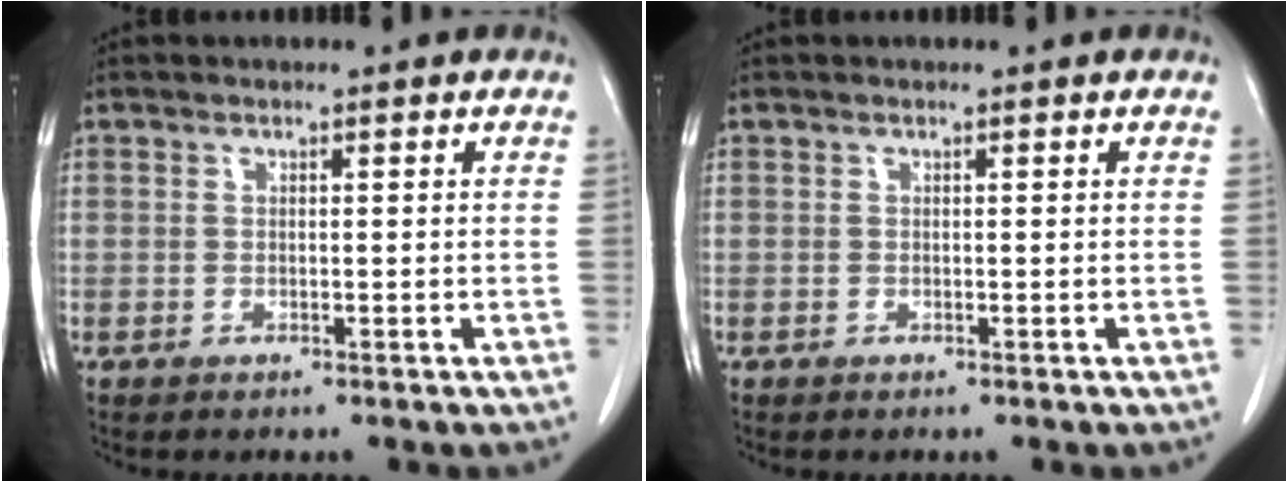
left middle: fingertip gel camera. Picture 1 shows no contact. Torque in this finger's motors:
{"motor_torque": [0.13, -0.12, -0.03, -0.04]}